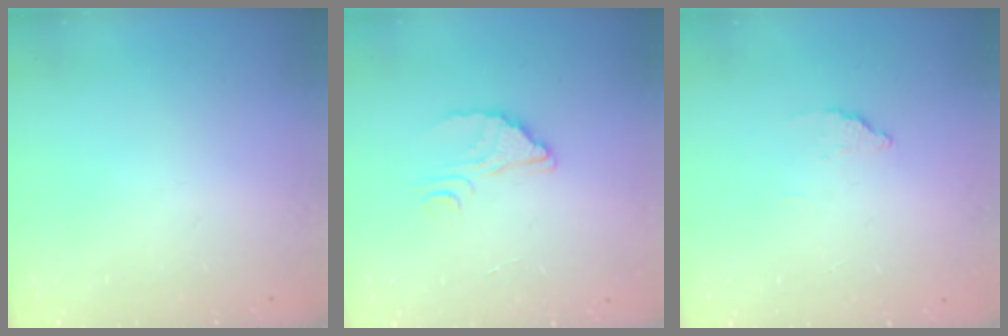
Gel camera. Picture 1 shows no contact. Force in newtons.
{"total": 2.9, "press": 2.9, "slide": 0.1}
{"total": 2.2, "press": 2.2, "slide": 0.2}